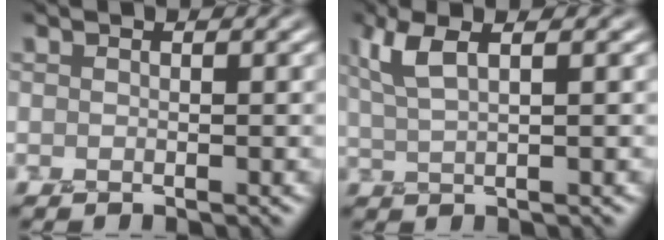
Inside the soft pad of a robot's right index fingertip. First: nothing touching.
{"total": 3.5, "force": [1.7, 1.1, 2.9], "torque": [-0.053, 0.008, 0.032]}